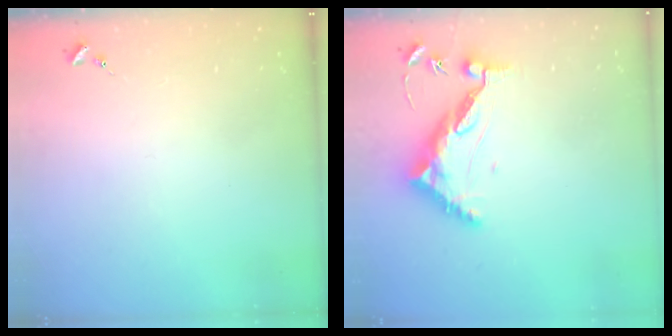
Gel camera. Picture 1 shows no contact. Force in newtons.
{"total": 10.2, "press": 10.2, "slide": 0.8}